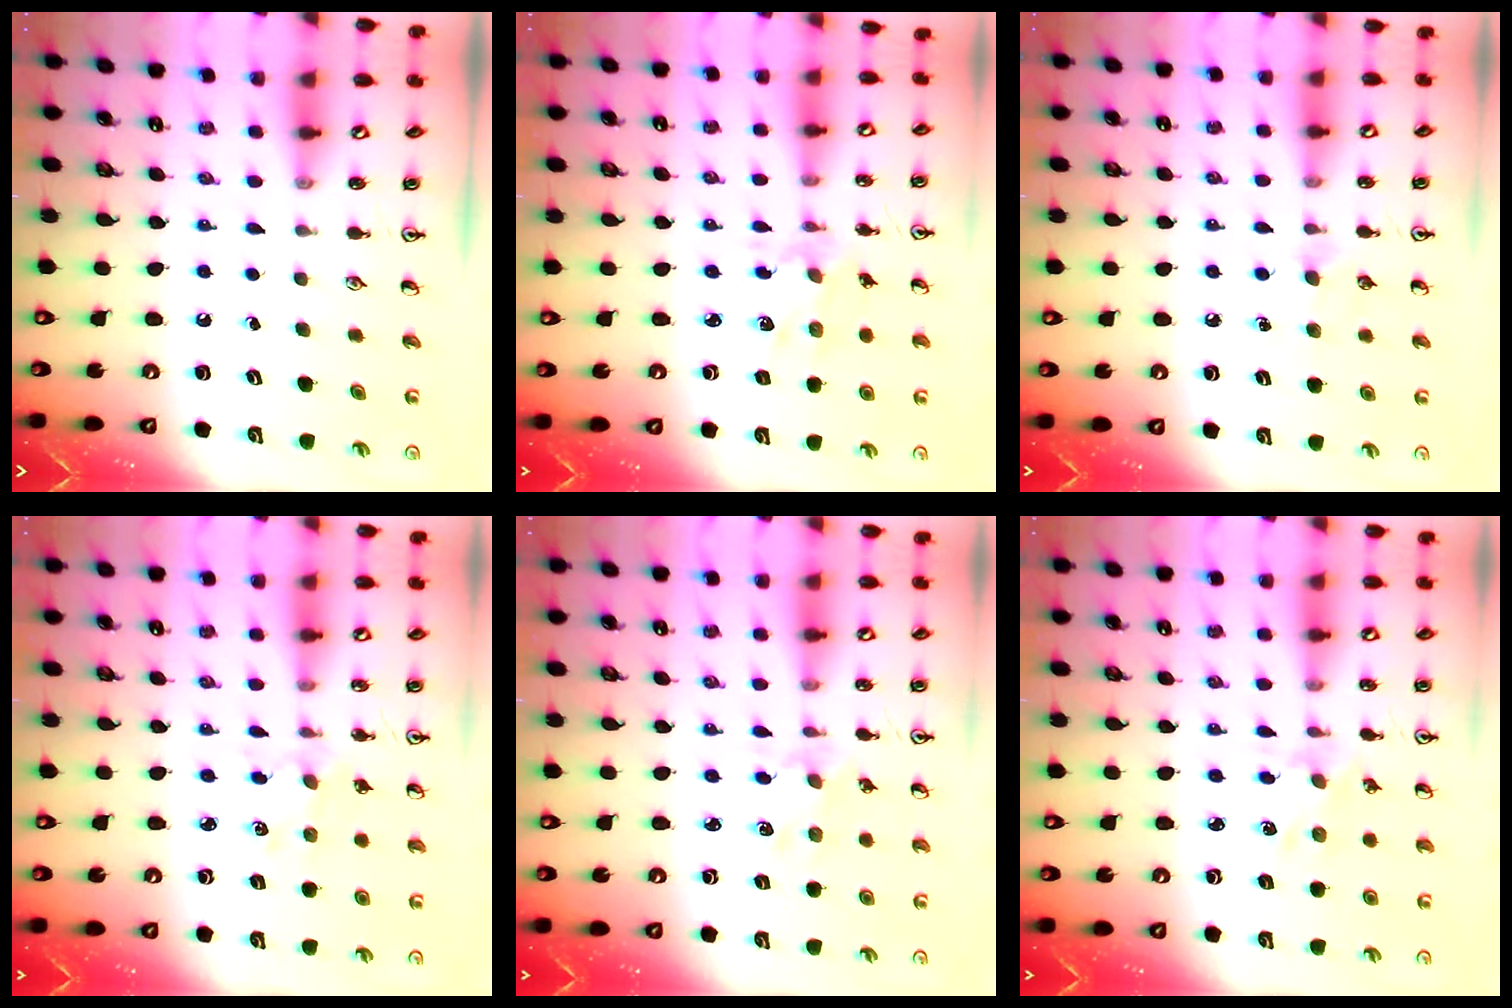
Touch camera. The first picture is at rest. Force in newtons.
{"total": 3.5, "press": 3.4, "slide": 1.0}
{"total": 5.5, "press": 5.5, "slide": 0.4}
{"total": 1.8, "press": 1.8, "slide": 0.2}
{"total": 1.7, "press": 1.7, "slide": 0.3}
{"total": 1.3, "press": 1.3, "slide": 0.1}